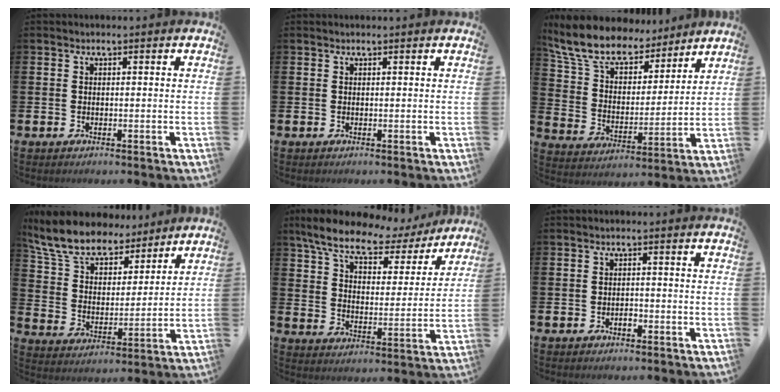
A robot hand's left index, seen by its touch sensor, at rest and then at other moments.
{"total": 0.0}
{"total": 11.0, "force": [9.9, 3.8, 3.2], "torque": [-0.114, -0.058, 0.179]}
{"total": 9.7, "force": [8.8, 3.0, 2.7], "torque": [-0.098, -0.053, 0.161]}
{"total": 8.8, "force": [7.5, 2.8, 3.7], "torque": [-0.101, -0.044, 0.126]}
{"total": 1.0, "force": [-0.5, 0.6, 0.6], "torque": [0.004, -0.008, -0.012]}